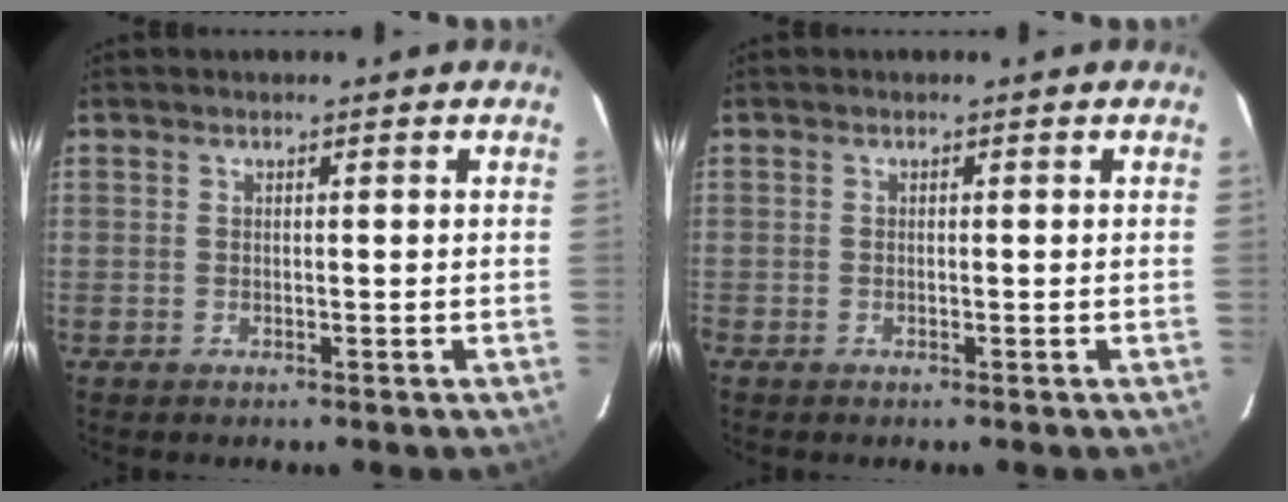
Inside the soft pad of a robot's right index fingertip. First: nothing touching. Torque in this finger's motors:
{"motor_torque": [0.09, 0.03, 0.02, 0.01]}